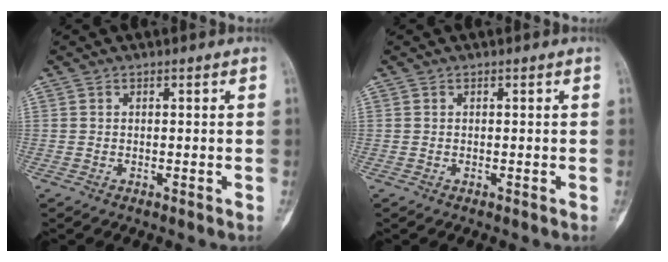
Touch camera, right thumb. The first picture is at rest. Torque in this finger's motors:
{"motor_torque": [0.17, 0.17, 0.01, 0.00, 0.00]}